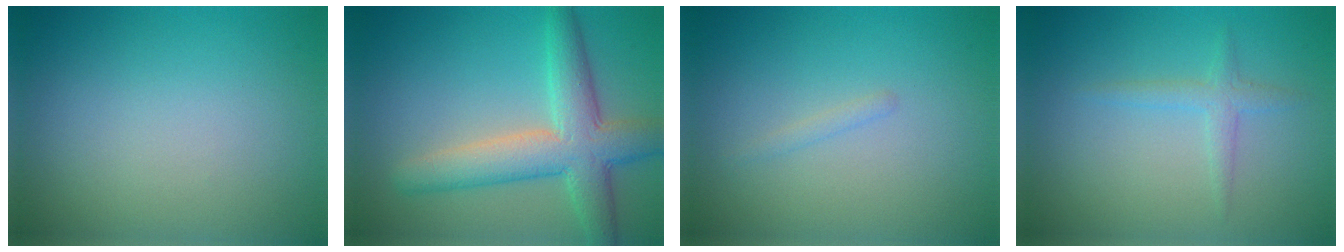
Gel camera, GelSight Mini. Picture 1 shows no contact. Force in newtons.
{"total": 6.5, "press": 6.5, "slide": 0.2}
{"total": 0.6, "press": 0.6, "slide": 0.0}
{"total": 1.6, "press": 1.6, "slide": 0.1}